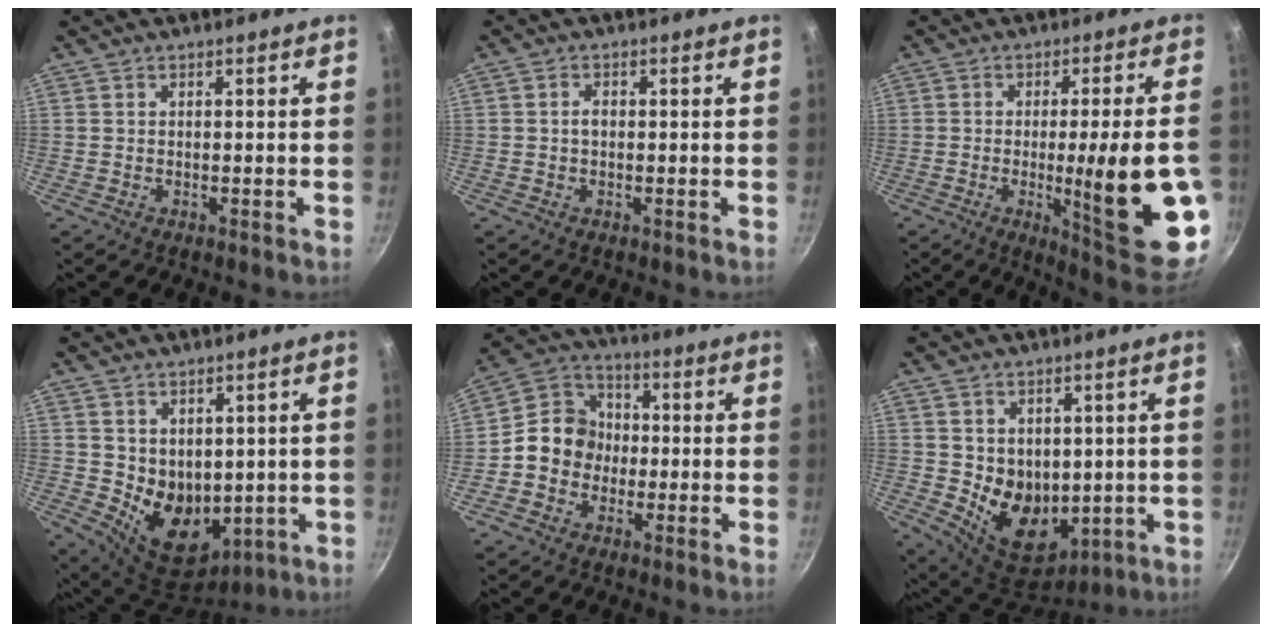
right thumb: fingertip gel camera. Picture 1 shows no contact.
{"total": 1.4, "force": [-0.1, 1.0, 1.1], "torque": [-0.017, 0.006, -0.002]}
{"total": 20.5, "force": [-3.8, 3.5, 19.9], "torque": [-0.251, -0.007, -0.043]}
{"total": 11.4, "force": [1.2, 8.8, 7.1], "torque": [-0.082, -0.037, 0.045]}
{"total": 10.0, "force": [-1.6, 8.9, 4.3], "torque": [-0.036, 0.031, -0.049]}
{"total": 12.3, "force": [0.8, 9.6, 7.7], "torque": [-0.096, -0.036, 0.037]}